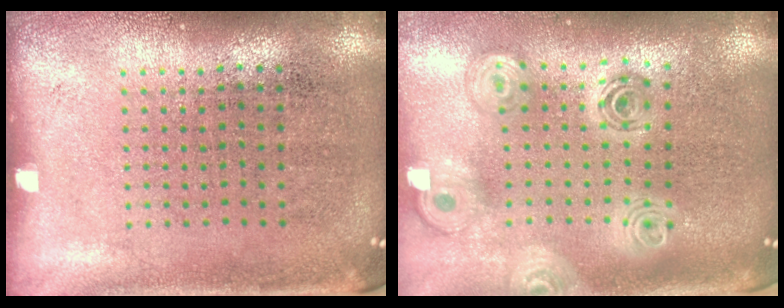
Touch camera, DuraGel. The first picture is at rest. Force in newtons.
{"total": 2.3, "press": 1.8, "slide": 1.4}